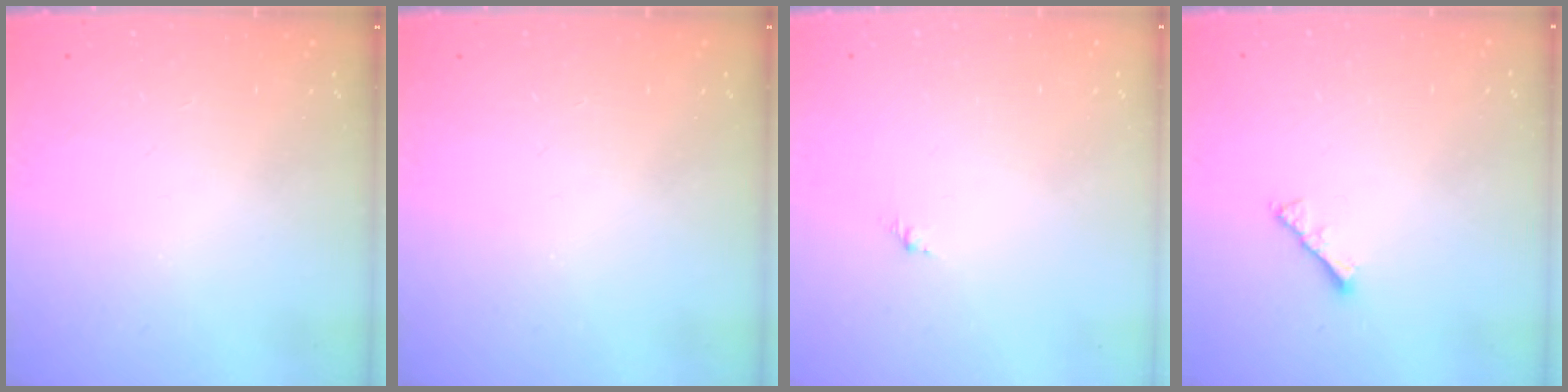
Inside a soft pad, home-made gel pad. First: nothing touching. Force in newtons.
{"total": 0.0}
{"total": 1.3, "press": 1.2, "slide": 0.5}
{"total": 2.8, "press": 2.8, "slide": 0.6}